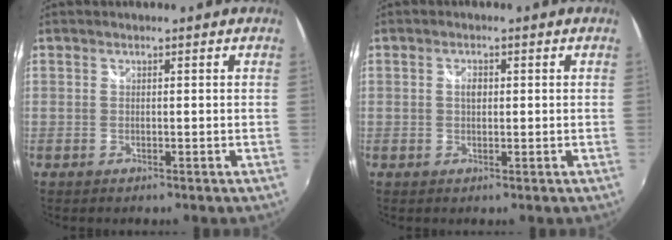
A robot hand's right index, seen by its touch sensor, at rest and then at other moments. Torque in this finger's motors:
{"motor_torque": [0.73, 0.16, 0.25, 0.04]}